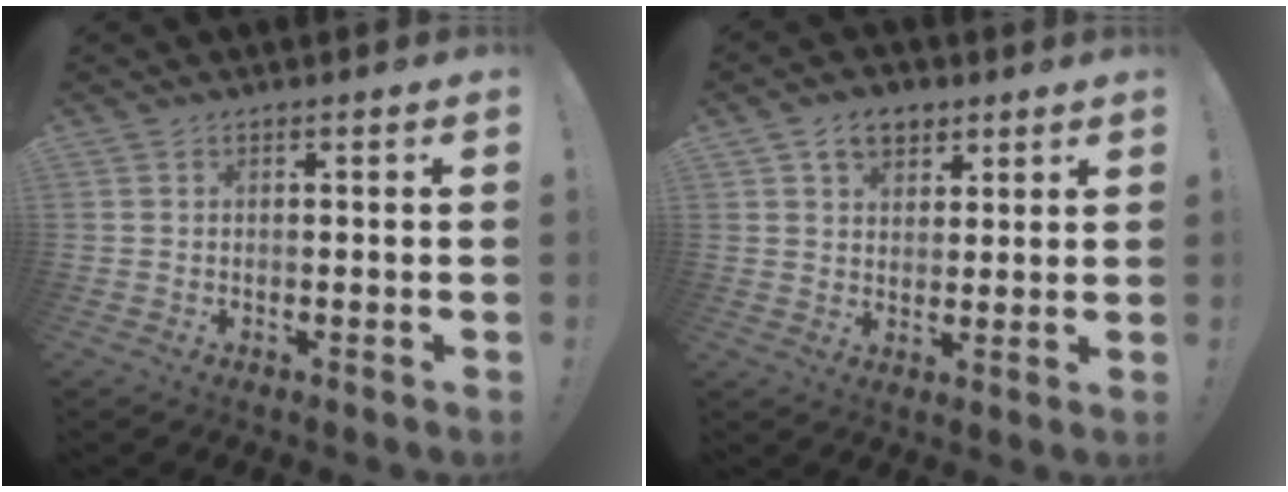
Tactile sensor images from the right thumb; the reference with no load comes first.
{"total": 7.1, "force": [4.2, 4.9, 3.0], "torque": [-0.043, -0.012, 0.078]}